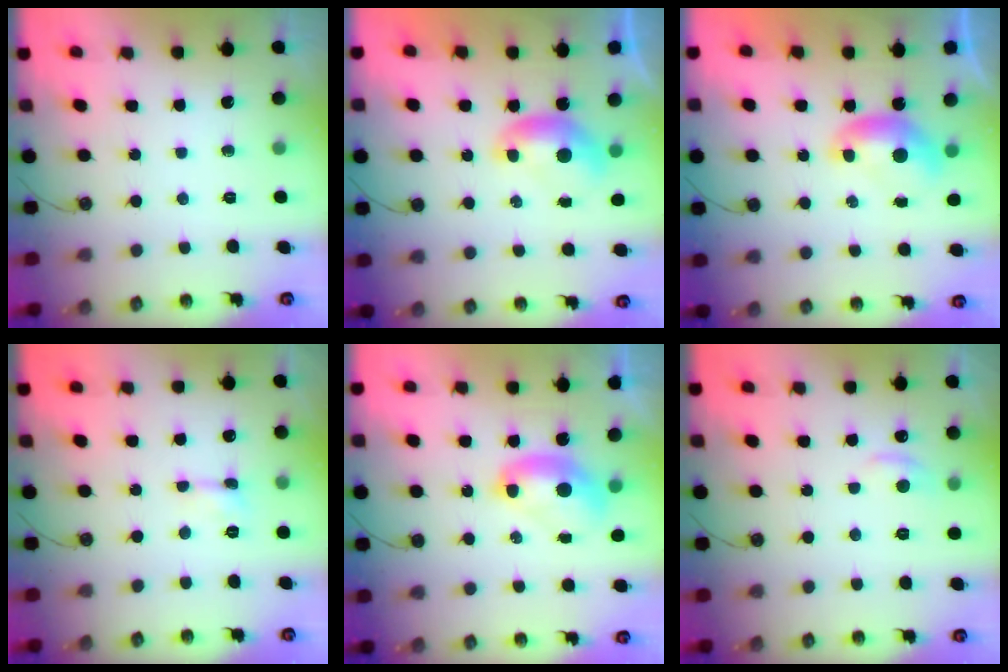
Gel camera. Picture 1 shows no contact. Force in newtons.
{"total": 0.0}
{"total": 0.0}
{"total": 0.9, "press": 0.8, "slide": 0.3}
{"total": 2.5, "press": 2.5, "slide": 0.1}
{"total": 1.4, "press": 1.1, "slide": 0.9}